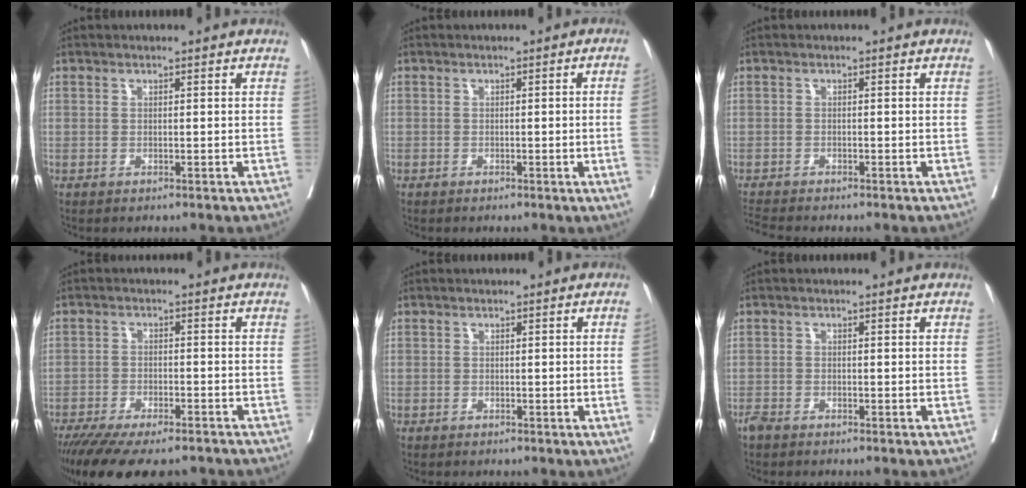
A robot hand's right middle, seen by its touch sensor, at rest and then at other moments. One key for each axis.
{"total": 3.1, "fx": -0.5, "fy": -1.2, "fz": 2.9, "tx": -0.036, "ty": -0.005, "tz": -0.006}
{"total": 2.7, "fx": -2.6, "fy": -0.2, "fz": 0.4, "tx": -0.010, "ty": -0.014, "tz": -0.048}
{"total": 13.2, "fx": -10.9, "fy": 4.1, "fz": 6.3, "tx": -0.113, "ty": -0.014, "tz": -0.162}
{"total": 1.4, "fx": -0.3, "fy": -0.5, "fz": 1.2, "tx": -0.013, "ty": -0.001, "tz": -0.005}
{"total": 1.4, "fx": -1.2, "fy": 0.3, "fz": 0.6, "tx": -0.020, "ty": -0.004, "tz": -0.026}